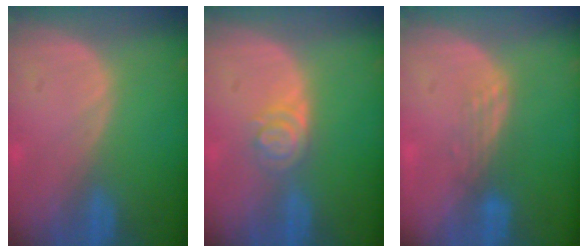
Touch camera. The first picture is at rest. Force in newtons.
{"total": 4.0, "press": 3.6, "slide": 1.6}
{"total": 3.0, "press": 2.5, "slide": 1.7}